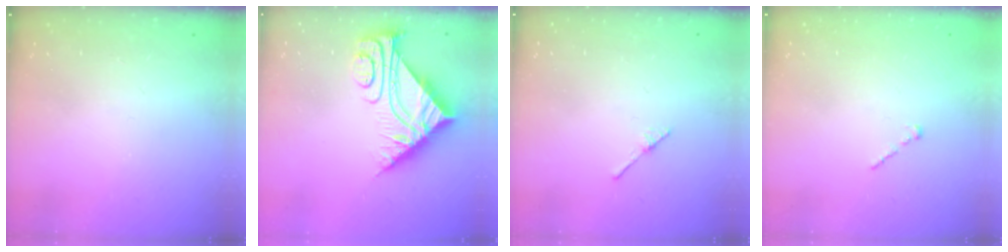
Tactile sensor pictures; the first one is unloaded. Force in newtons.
{"total": 9.3, "press": 9.2, "slide": 0.9}
{"total": 2.0, "press": 2.0, "slide": 0.2}
{"total": 1.0, "press": 0.8, "slide": 0.5}